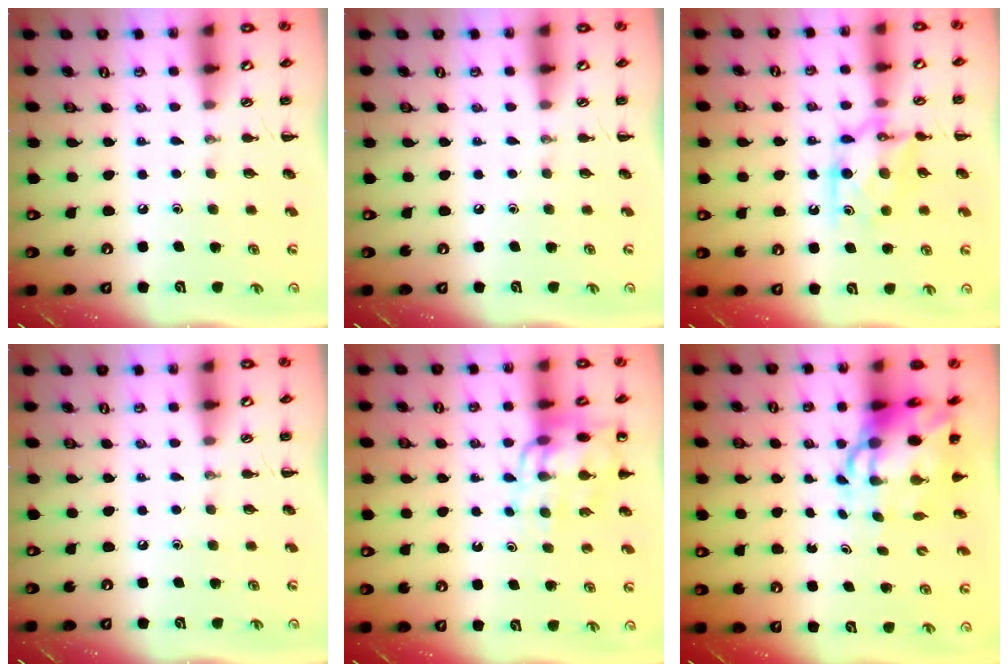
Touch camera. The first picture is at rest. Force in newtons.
{"total": 0.0}
{"total": 10.7, "press": 10.7, "slide": 0.3}
{"total": 0.0}
{"total": 11.6, "press": 11.3, "slide": 2.6}
{"total": 9.4, "press": 9.0, "slide": 2.7}